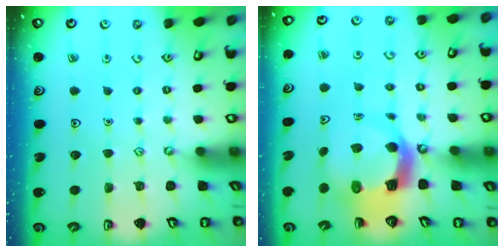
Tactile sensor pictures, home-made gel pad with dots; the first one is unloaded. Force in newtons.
{"total": 7.3, "press": 7.3, "slide": 0.9}